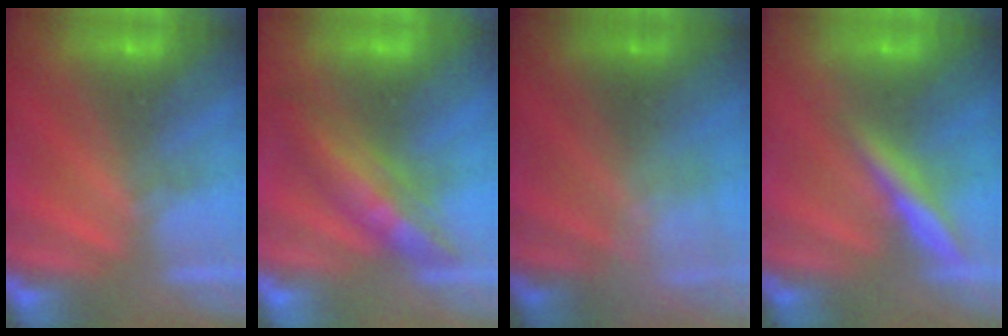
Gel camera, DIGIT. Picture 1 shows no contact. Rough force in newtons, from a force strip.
{"total": 3.3}
{"total": 2.2}
{"total": 2.4}